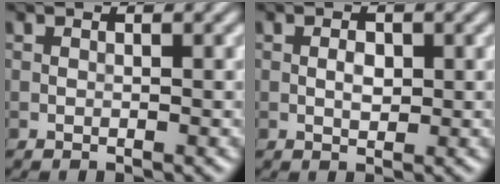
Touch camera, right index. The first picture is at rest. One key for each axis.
{"total": 1.4, "fx": 0.0, "fy": 0.8, "fz": 1.1, "tx": -0.018, "ty": 0.000, "tz": 0.000}